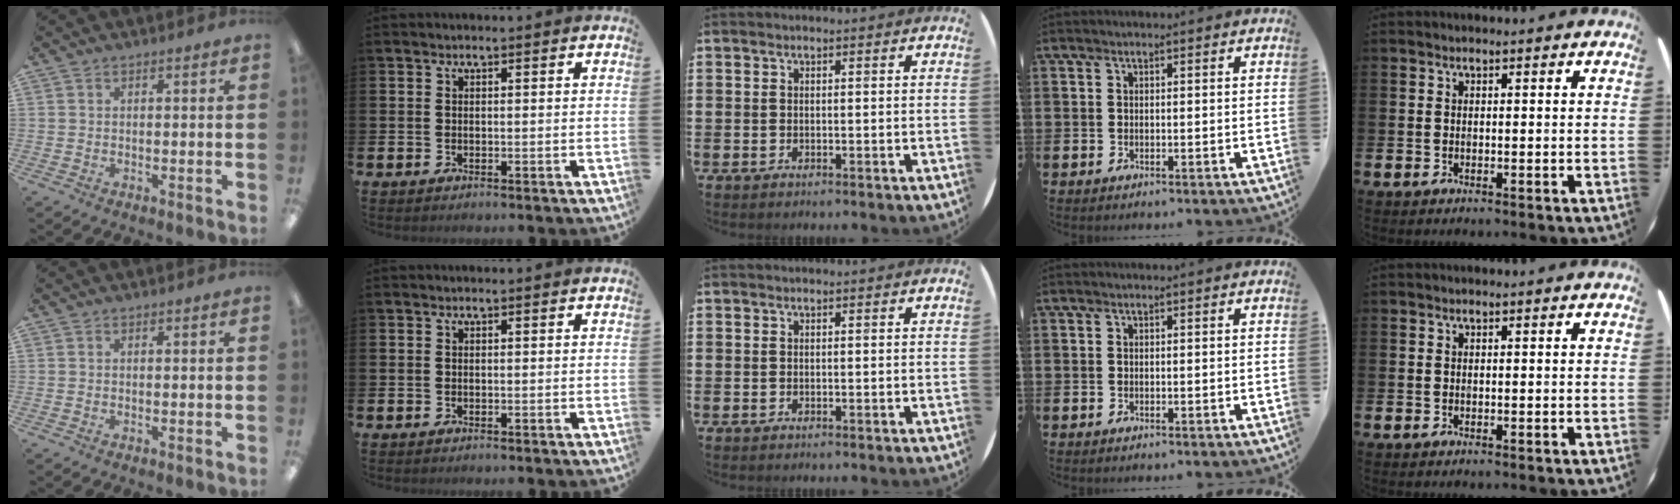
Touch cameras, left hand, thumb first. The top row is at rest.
{}